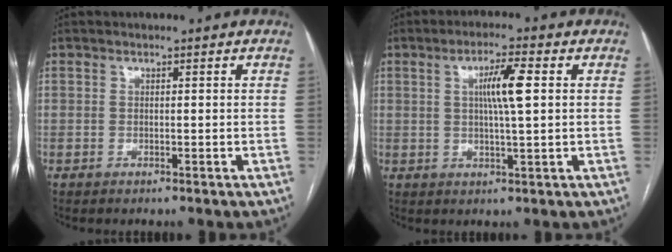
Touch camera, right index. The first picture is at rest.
{"total": 6.1, "force": [1.2, 0.3, 6.0], "torque": [-0.107, 0.003, 0.021]}